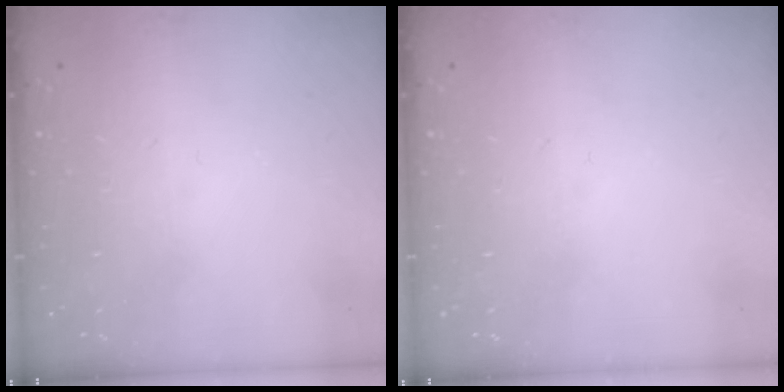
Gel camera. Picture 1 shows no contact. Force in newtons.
{"total": 0.0}